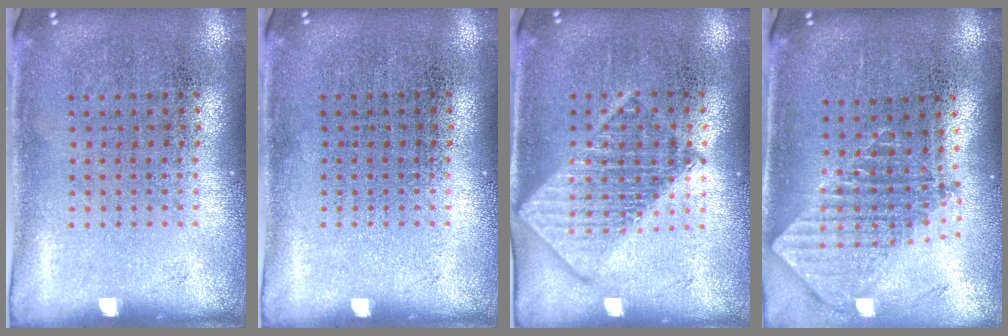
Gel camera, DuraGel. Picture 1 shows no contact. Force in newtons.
{"total": 0.0}
{"total": 1.7, "press": 1.7, "slide": 0.3}
{"total": 2.0, "press": 1.5, "slide": 1.3}